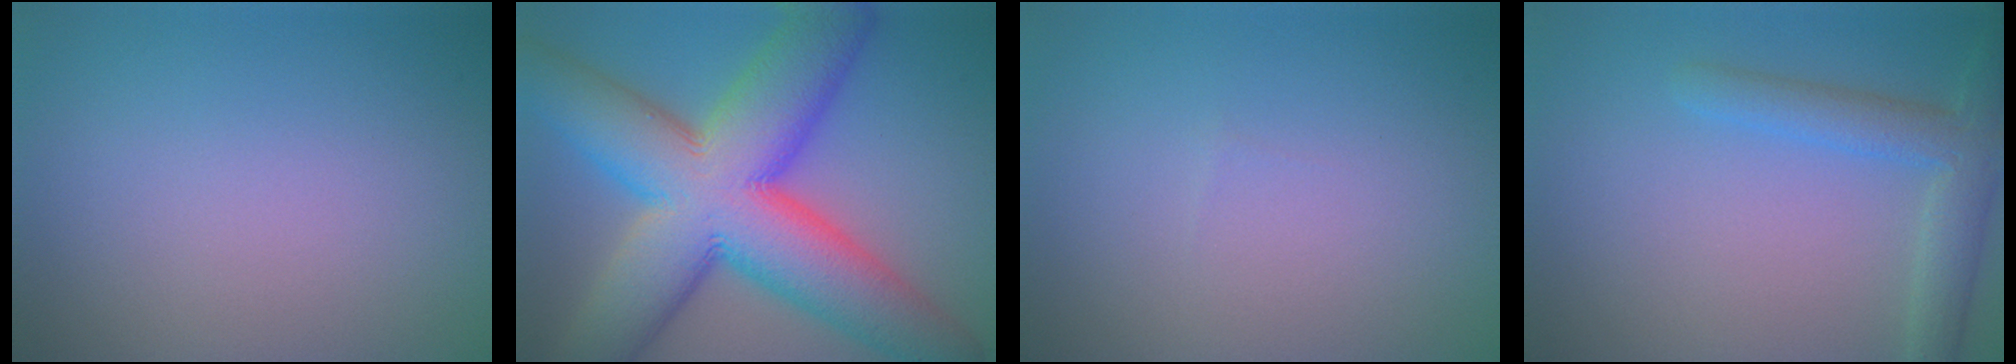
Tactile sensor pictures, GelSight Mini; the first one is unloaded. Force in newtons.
{"total": 16.3, "press": 16.3, "slide": 0.4}
{"total": 0.0}
{"total": 3.8, "press": 3.8, "slide": 0.3}